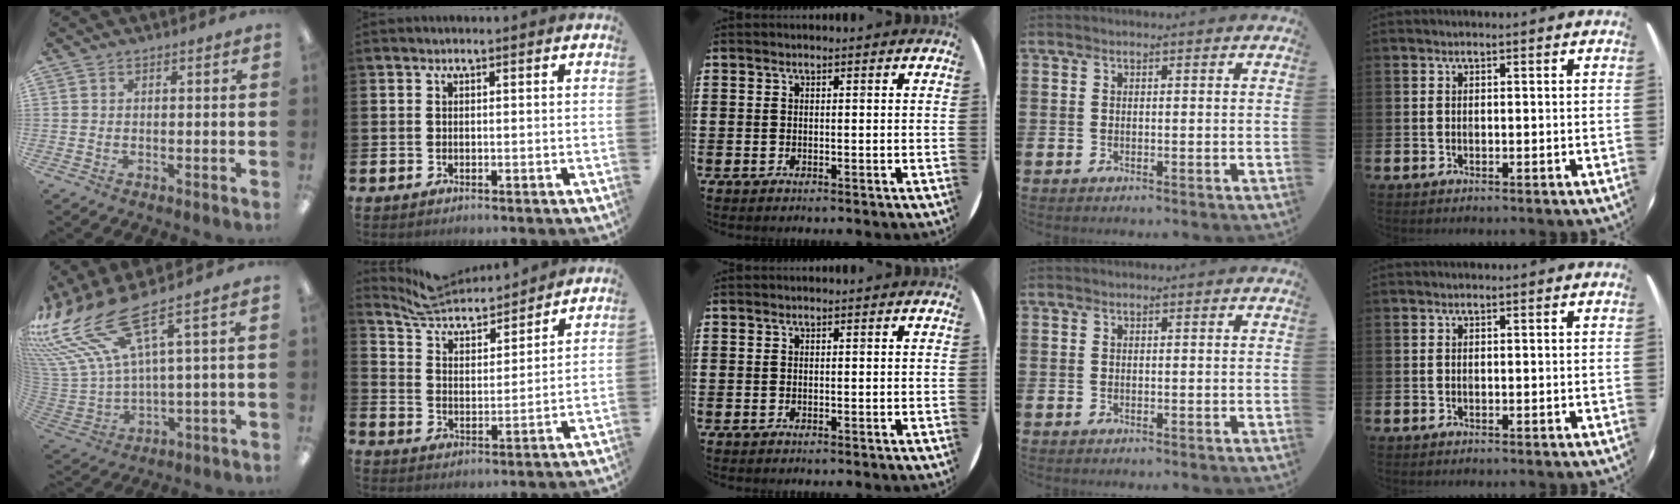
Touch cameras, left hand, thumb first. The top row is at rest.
{"thumb": {"total": 19.0, "force": [11.4, 7.0, 13.4], "torque": [-0.288, -0.071, 0.201]}, "index": {"total": 6.5, "force": [6.2, 1.5, 1.0], "torque": [-0.055, -0.047, 0.108]}}